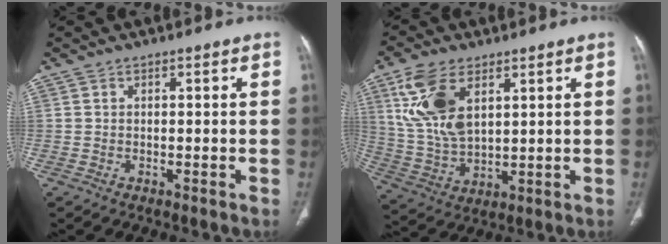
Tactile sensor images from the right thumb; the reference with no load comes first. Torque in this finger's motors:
{"motor_torque": [1.10, 2.28, 1.42, 1.11, 0.17]}